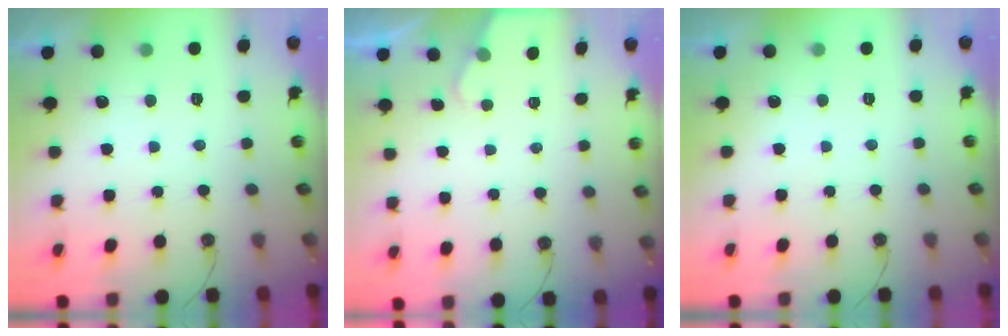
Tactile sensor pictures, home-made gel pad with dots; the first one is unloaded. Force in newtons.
{"total": 1.7, "press": 1.6, "slide": 0.2}
{"total": 0.0}